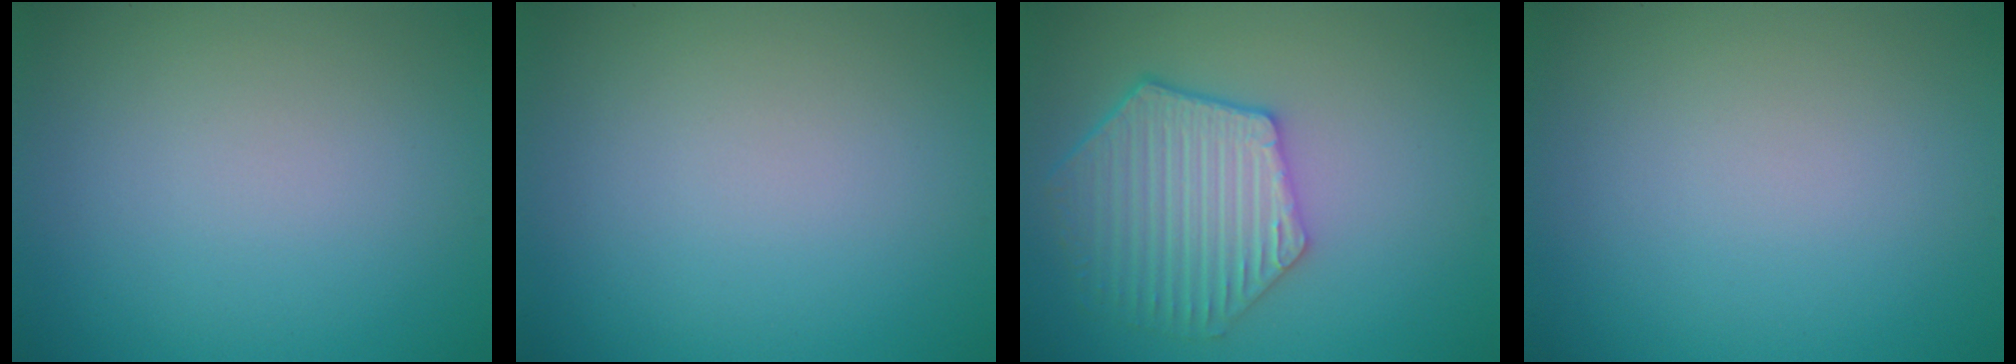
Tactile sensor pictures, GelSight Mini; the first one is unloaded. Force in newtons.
{"total": 0.0}
{"total": 5.7, "press": 5.1, "slide": 2.6}
{"total": 0.0}